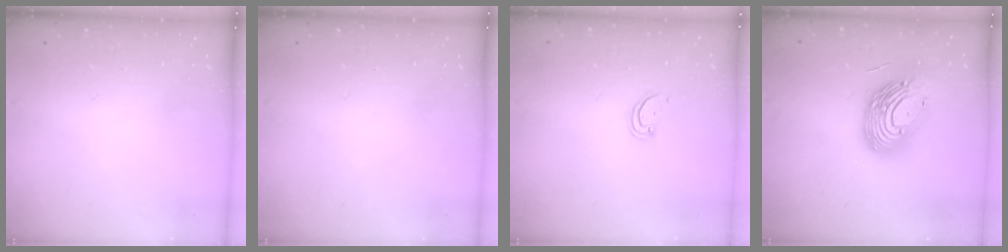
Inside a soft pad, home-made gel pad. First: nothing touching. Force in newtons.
{"total": 0.0}
{"total": 1.8, "press": 1.8, "slide": 0.2}
{"total": 17.8, "press": 17.7, "slide": 1.4}